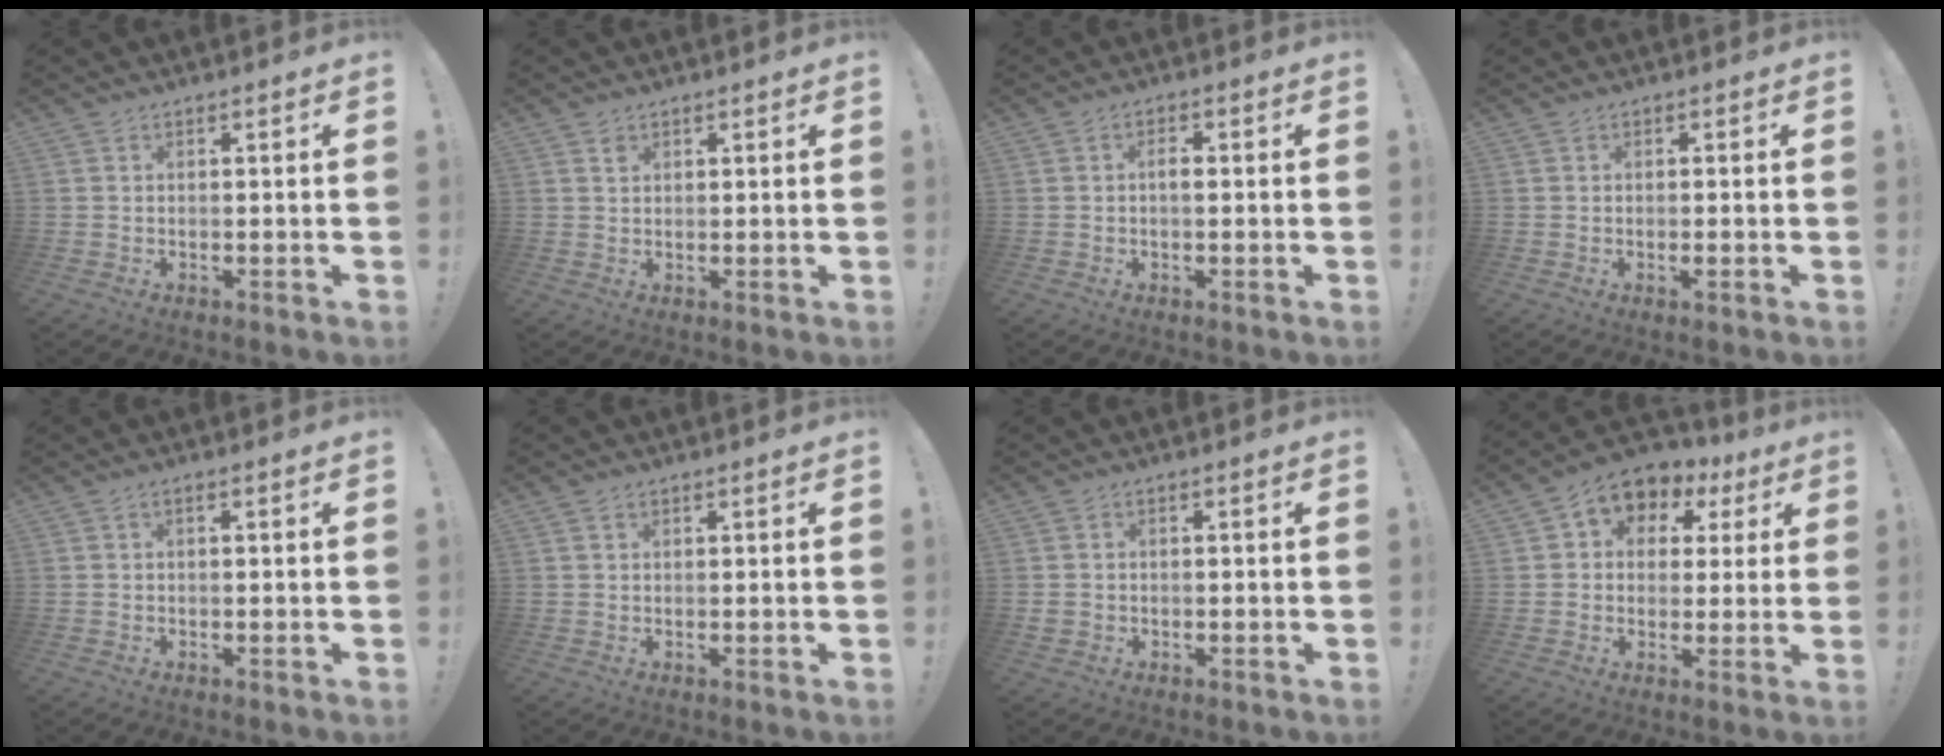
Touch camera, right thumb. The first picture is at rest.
{"total": 1.1, "force": [0.8, 0.8, 0.2], "torque": [0.011, -0.006, 0.012]}
{"total": 2.3, "force": [-0.4, 1.0, 2.1], "torque": [-0.039, 0.008, -0.011]}
{"total": 1.1, "force": [-0.5, 0.0, 0.9], "torque": [-0.023, 0.001, -0.008]}
{"total": 0.8, "force": [-0.3, 0.1, 0.8], "torque": [-0.016, 0.002, -0.005]}
{"total": 0.9, "force": [0.6, 0.6, 0.3], "torque": [0.000, -0.001, 0.011]}
{"total": 1.3, "force": [0.0, 1.2, 0.3], "torque": [-0.013, 0.007, 0.001]}
{"total": 7.2, "force": [2.4, 6.3, 2.7], "torque": [-0.039, -0.016, 0.051]}